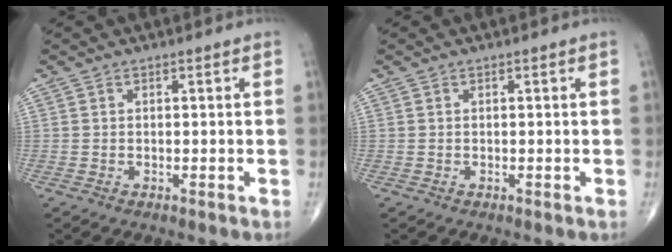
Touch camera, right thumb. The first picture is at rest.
{"total": 0.0}